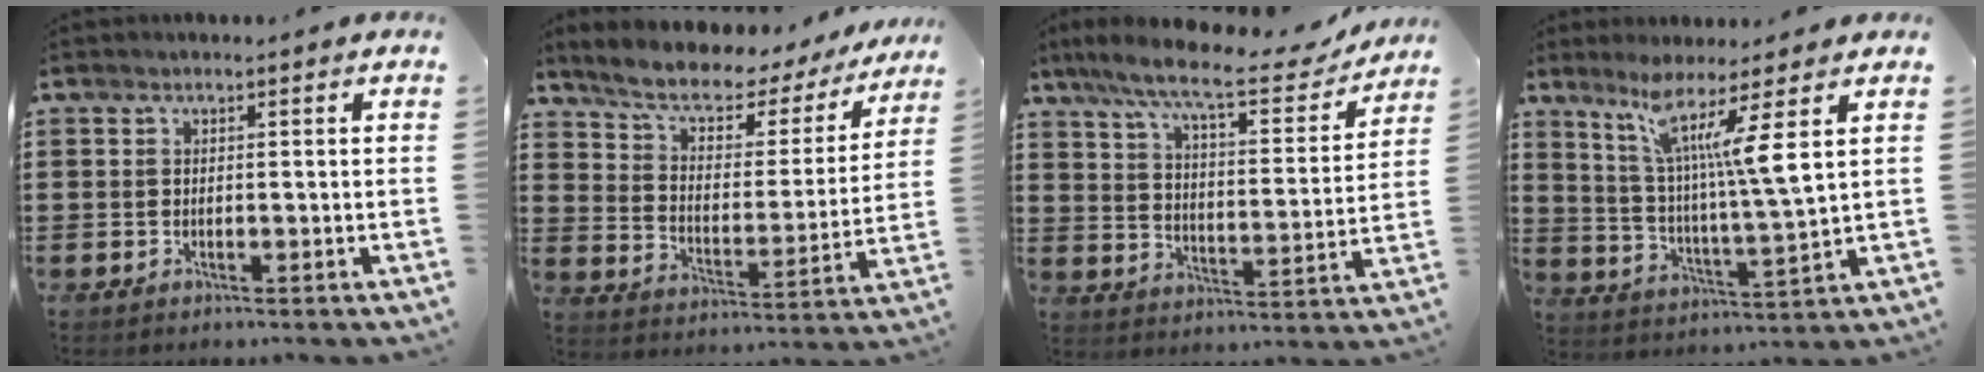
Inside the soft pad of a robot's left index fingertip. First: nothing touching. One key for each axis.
{"total": 6.3, "fx": 5.1, "fy": 2.4, "fz": 2.8, "tx": -0.074, "ty": -0.036, "tz": 0.080}
{"total": 10.1, "fx": 8.2, "fy": 1.2, "fz": 5.7, "tx": -0.134, "ty": -0.044, "tz": 0.134}
{"total": 10.1, "fx": 6.3, "fy": -0.7, "fz": 7.9, "tx": -0.162, "ty": -0.033, "tz": 0.100}